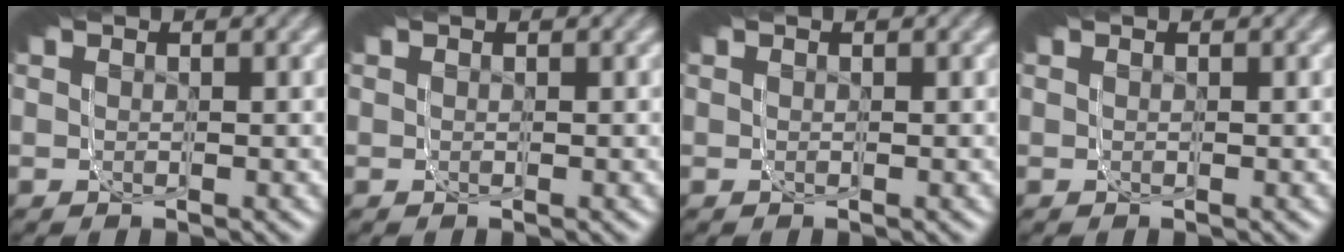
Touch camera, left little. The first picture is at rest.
{"total": 0.0}
{"total": 0.0}
{"total": 0.0}